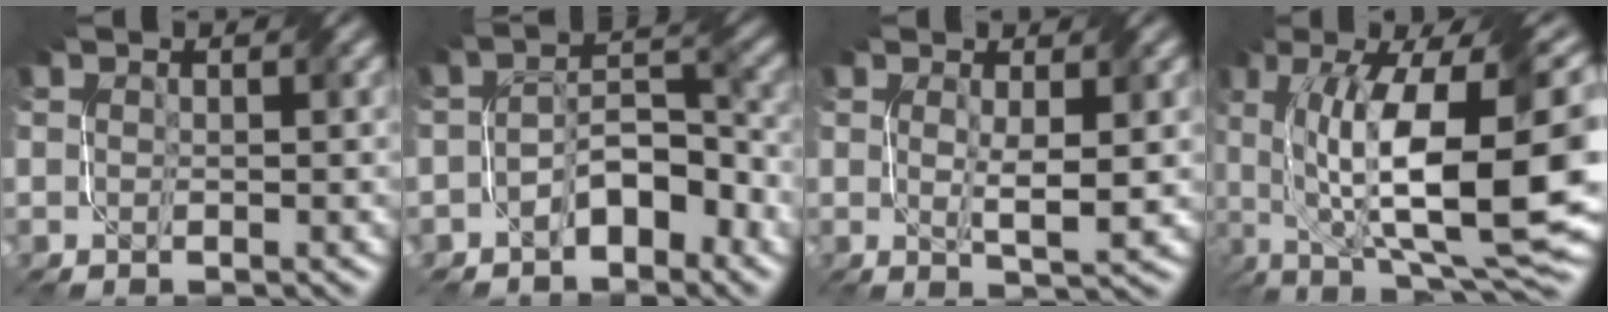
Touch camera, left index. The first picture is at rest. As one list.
[{"total": 4.4, "force": [-2.3, 2.3, 3.0], "torque": [-0.045, 0.015, -0.041]}, {"total": 2.8, "force": [0.4, 0.4, 2.7], "torque": [-0.050, -0.007, 0.011]}, {"total": 16.3, "force": [0.4, 5.6, 15.3], "torque": [-0.257, 0.005, 0.022]}]